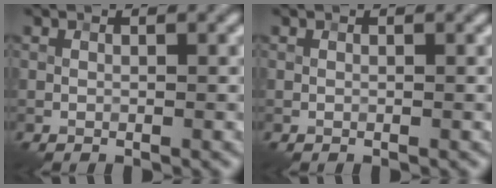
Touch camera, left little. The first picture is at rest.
{"total": 0.0}